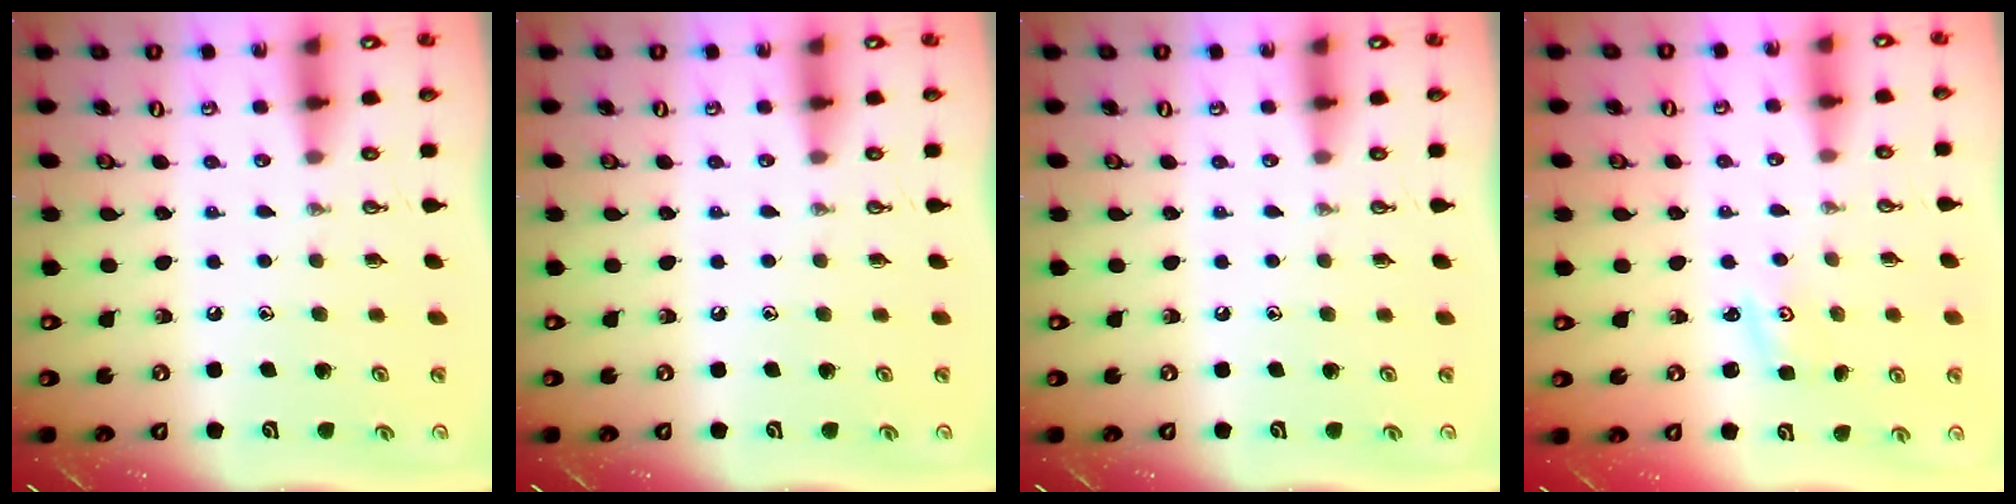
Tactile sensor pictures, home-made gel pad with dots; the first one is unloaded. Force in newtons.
{"total": 0.0}
{"total": 0.0}
{"total": 1.2, "press": 1.2, "slide": 0.2}